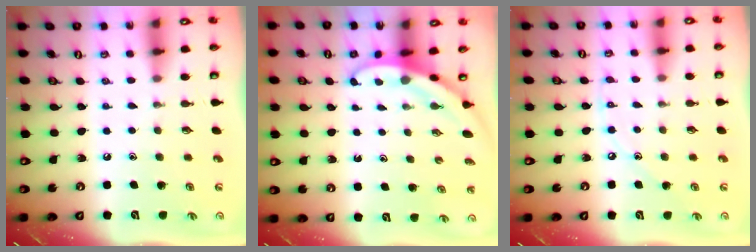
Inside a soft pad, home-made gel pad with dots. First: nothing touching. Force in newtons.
{"total": 3.4, "press": 3.4, "slide": 0.1}
{"total": 6.0, "press": 6.0, "slide": 0.7}